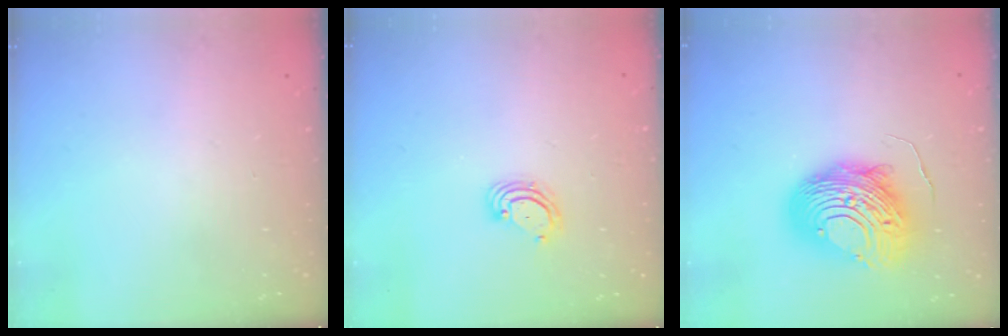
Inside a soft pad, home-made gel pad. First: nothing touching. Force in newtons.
{"total": 3.3, "press": 3.3, "slide": 0.3}
{"total": 14.9, "press": 14.8, "slide": 1.3}